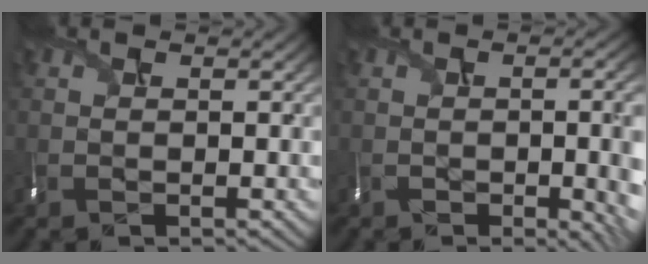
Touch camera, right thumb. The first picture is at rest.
{"total": 9.2, "force": [-2.4, 3.5, 8.2], "torque": [-0.082, -0.014, -0.020]}